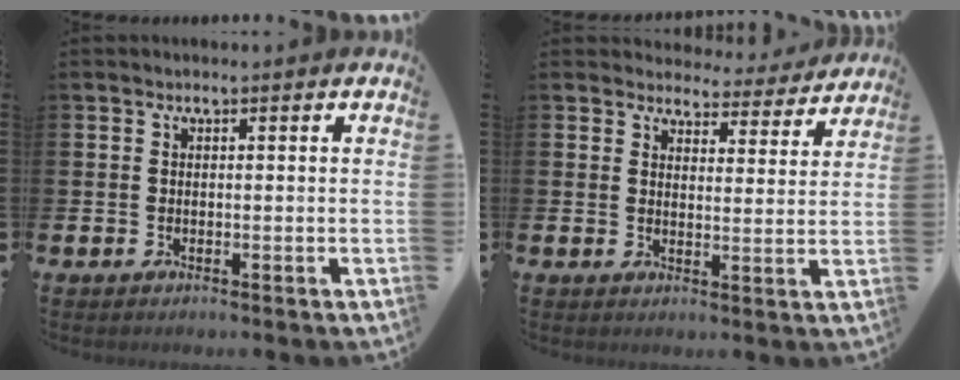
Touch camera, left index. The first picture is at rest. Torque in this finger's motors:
{"motor_torque": [1.08, -1.06, 0.18, 0.00]}